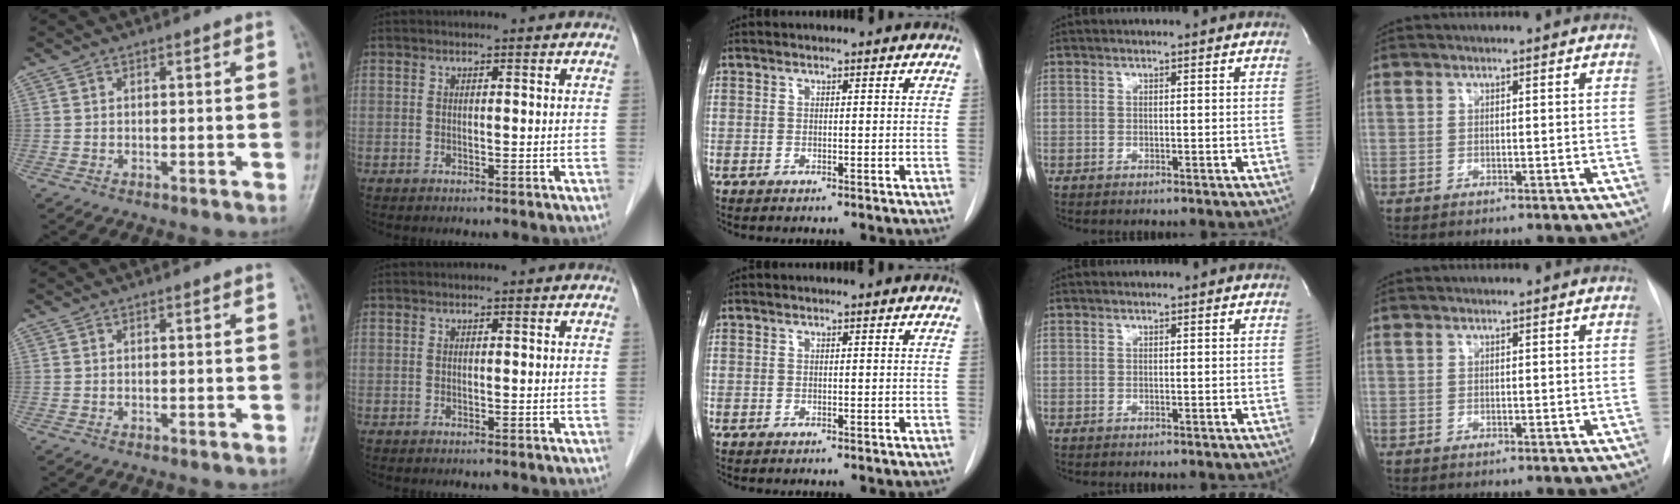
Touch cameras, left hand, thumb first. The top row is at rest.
{}